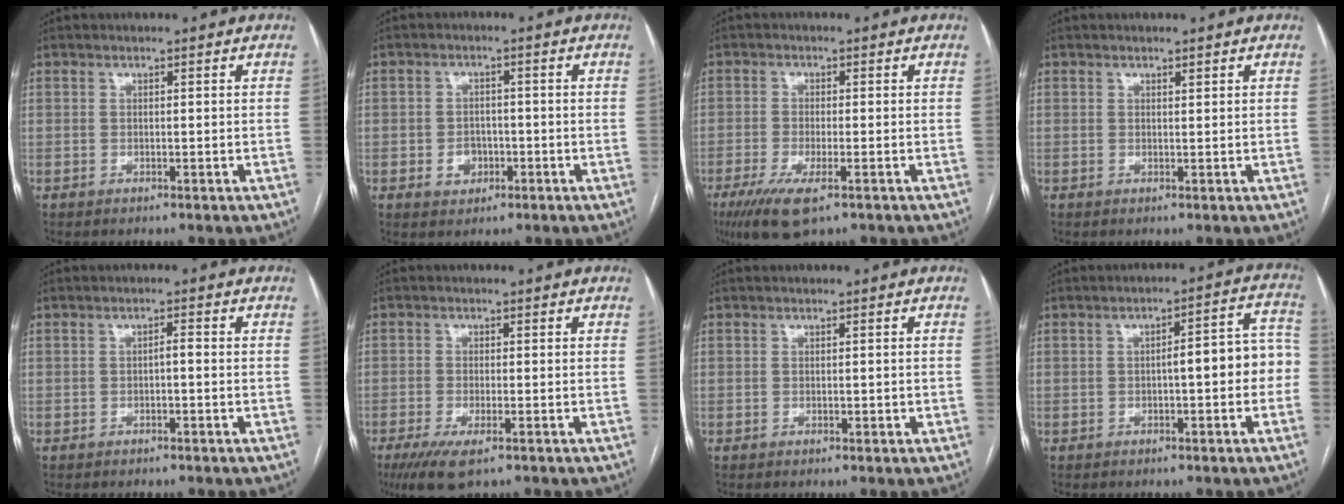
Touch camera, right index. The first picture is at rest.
{"total": 3.4, "force": [-1.1, 2.8, 1.6], "torque": [-0.022, 0.006, -0.009]}
{"total": 7.3, "force": [-4.1, 1.7, 5.8], "torque": [-0.114, -0.020, -0.067]}
{"total": 0.5, "force": [0.4, 0.1, 0.3], "torque": [-0.007, -0.003, 0.006]}
{"total": 1.2, "force": [-0.3, 0.3, 1.1], "torque": [-0.017, 0.004, -0.006]}
{"total": 5.9, "force": [-3.4, 1.4, 4.6], "torque": [-0.088, -0.015, -0.053]}
{"total": 0.6, "force": [-0.1, 0.3, 0.5], "torque": [-0.010, 0.000, 0.001]}
{"total": 7.6, "force": [-1.1, 1.9, 7.3], "torque": [-0.086, 0.039, -0.014]}